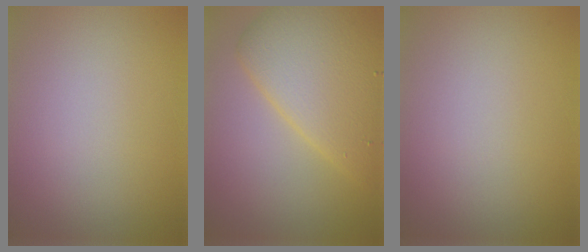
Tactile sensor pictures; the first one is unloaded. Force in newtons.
{"total": 7.4, "press": 7.4, "slide": 0.3}
{"total": 0.0}